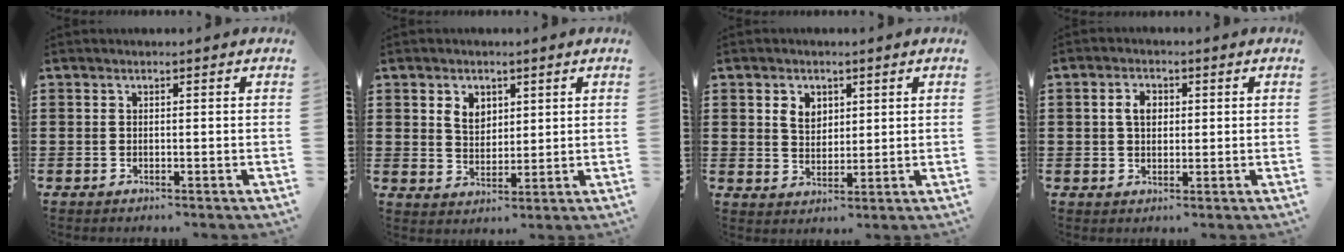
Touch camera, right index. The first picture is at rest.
{"total": 3.9, "force": [1.9, 2.9, 1.8], "torque": [-0.047, 0.010, 0.034]}
{"total": 3.6, "force": [1.6, 2.8, 1.7], "torque": [-0.045, 0.010, 0.029]}
{"total": 3.3, "force": [0.6, 2.2, 2.4], "torque": [-0.054, 0.011, 0.008]}